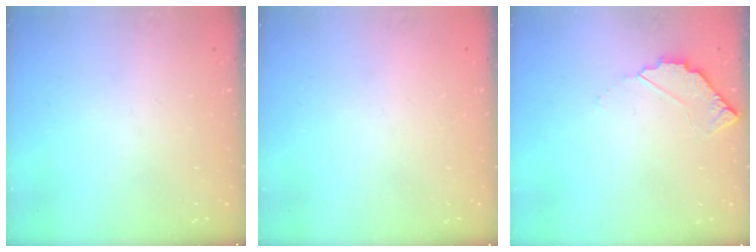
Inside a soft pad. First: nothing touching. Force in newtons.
{"total": 2.2, "press": 2.2, "slide": 0.1}
{"total": 3.4, "press": 3.4, "slide": 0.3}